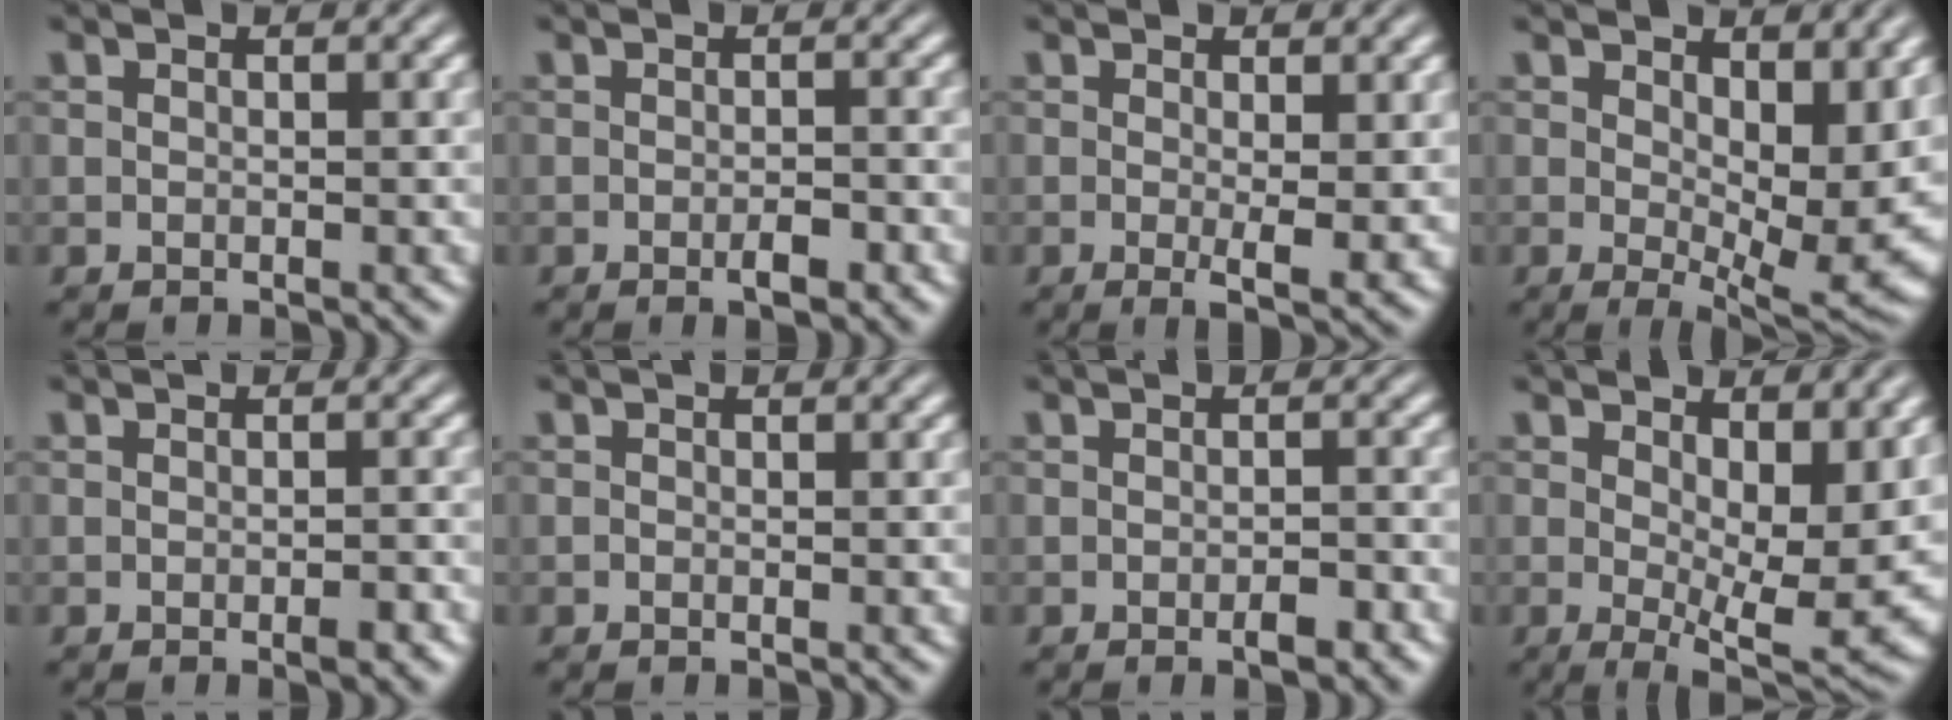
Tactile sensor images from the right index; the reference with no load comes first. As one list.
[{"total": 1.8, "force": [-1.3, 0.4, 1.2], "torque": [-0.010, 0.010, -0.027]}, {"total": 2.6, "force": [-0.5, 0.4, 2.6], "torque": [-0.038, -0.012, -0.008]}, {"total": 5.4, "force": [0.4, 1.2, 5.3], "torque": [-0.052, -0.027, 0.017]}, {"total": 1.3, "force": [-1.0, 0.2, 0.7], "torque": [-0.006, 0.010, -0.022]}, {"total": 0.8, "force": [-0.4, -0.7, 0.0], "torque": [0.010, 0.002, -0.007]}, {"total": 1.6, "force": [-1.3, 0.2, 1.0], "torque": [-0.007, 0.011, -0.026]}, {"total": 5.7, "force": [0.1, 1.3, 5.5], "torque": [-0.061, -0.029, 0.011]}]